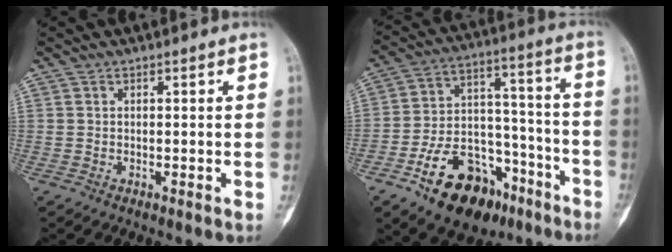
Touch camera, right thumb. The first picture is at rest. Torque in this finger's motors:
{"motor_torque": [2.99, 1.40, 0.42, -2.35, -0.08]}